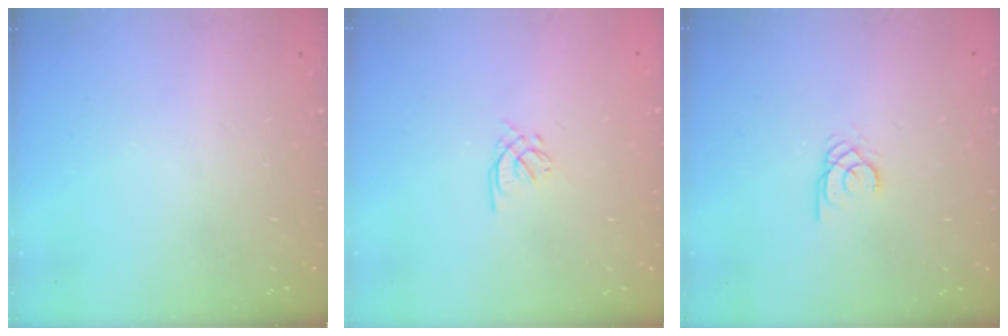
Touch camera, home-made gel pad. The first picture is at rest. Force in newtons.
{"total": 1.4, "press": 1.3, "slide": 0.5}
{"total": 1.9, "press": 1.9, "slide": 0.0}